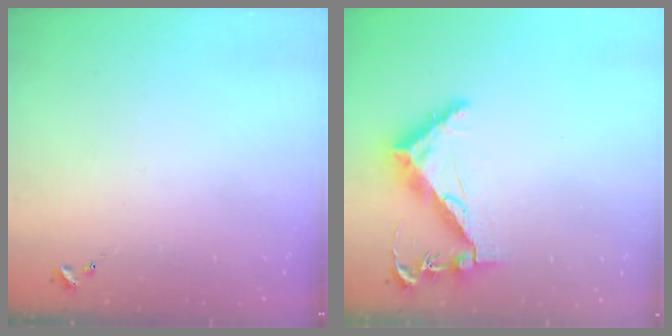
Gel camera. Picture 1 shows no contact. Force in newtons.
{"total": 9.7, "press": 9.6, "slide": 1.0}